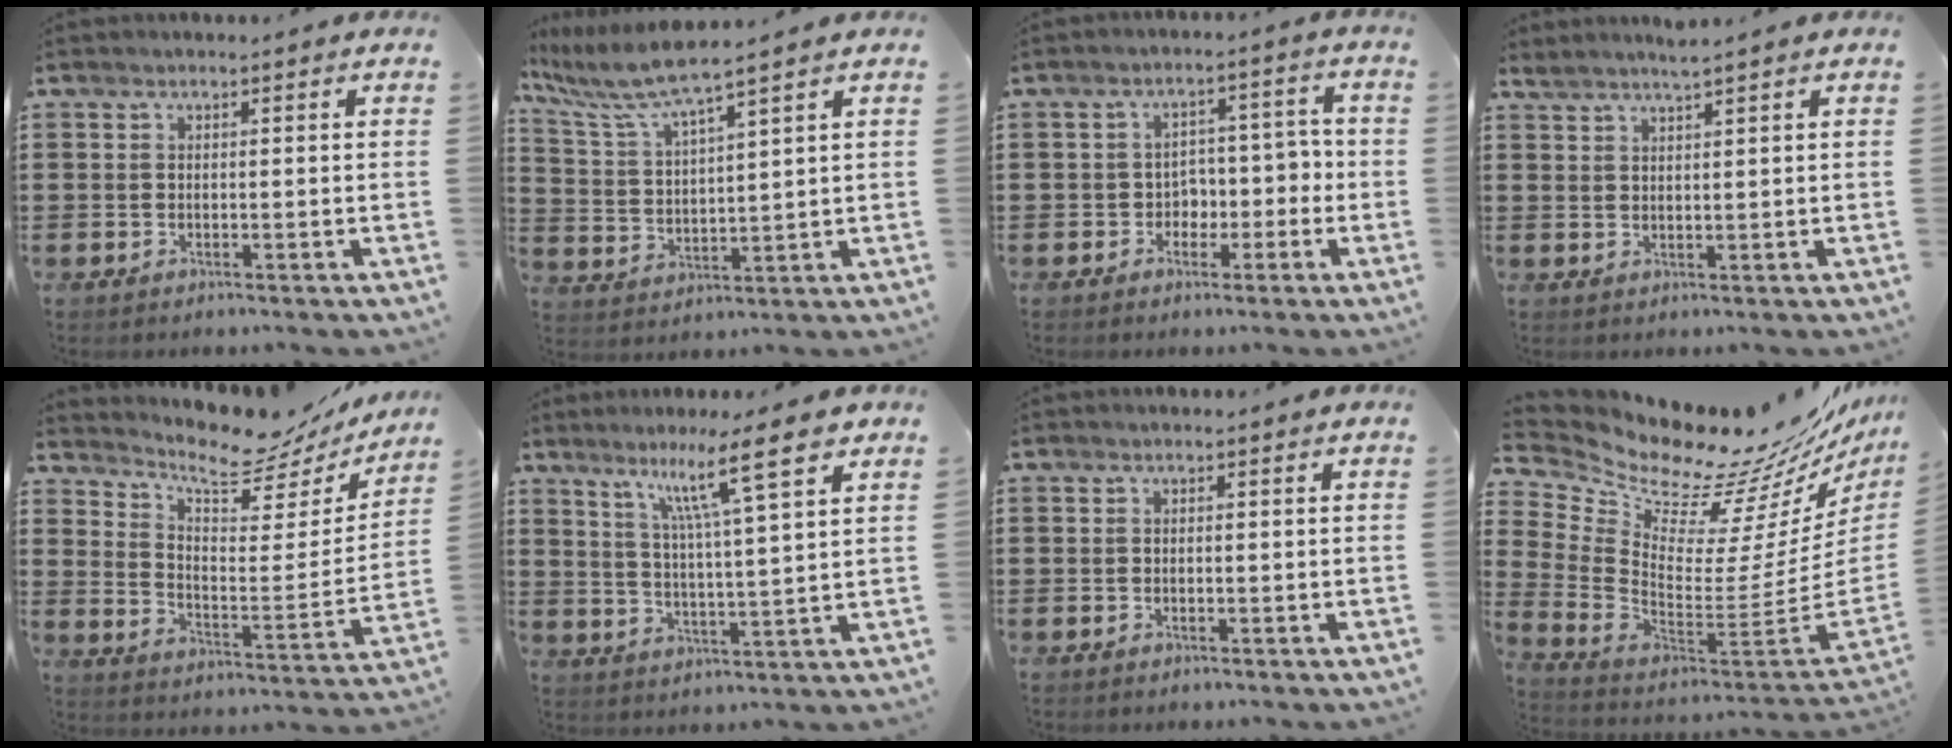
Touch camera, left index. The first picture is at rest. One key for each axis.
{"total": 6.7, "fx": 5.6, "fy": 0.0, "fz": 3.7, "tx": -0.096, "ty": -0.030, "tz": 0.094}
{"total": 3.9, "fx": -1.6, "fy": 3.3, "fz": 1.4, "tx": -0.041, "ty": 0.011, "tz": -0.036}
{"total": 2.2, "fx": 2.1, "fy": -0.4, "fz": 0.6, "tx": -0.016, "ty": -0.002, "tz": 0.041}
{"total": 7.9, "fx": 7.0, "fy": 1.9, "fz": 3.2, "tx": -0.081, "ty": -0.052, "tz": 0.118}
{"total": 11.0, "fx": 7.4, "fy": 0.5, "fz": 8.1, "tx": -0.145, "ty": -0.033, "tz": 0.114}
{"total": 0.0}
{"total": 9.2, "fx": 8.6, "fy": 2.6, "fz": 2.3, "tx": -0.072, "ty": -0.096, "tz": 0.136}